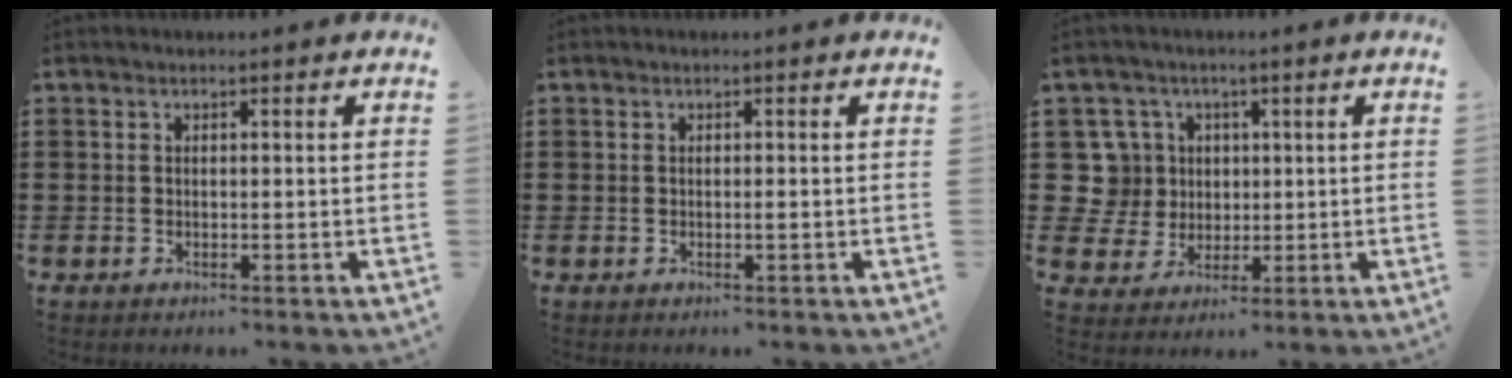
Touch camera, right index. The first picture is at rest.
{"total": 0.6, "force": [-0.1, 0.0, 0.5], "torque": [-0.009, -0.004, -0.002]}
{"total": 8.2, "force": [1.6, 7.6, 2.7], "torque": [-0.099, 0.010, 0.029]}